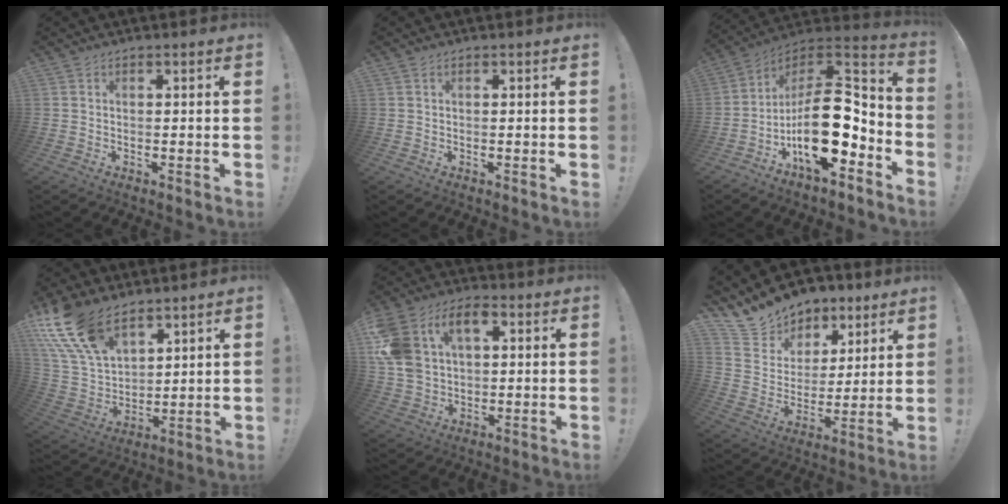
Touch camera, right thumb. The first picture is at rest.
{"total": 0.0}
{"total": 21.2, "force": [-5.1, 10.3, 17.8], "torque": [-0.304, 0.023, -0.076]}
{"total": 18.3, "force": [12.2, 9.5, 9.8], "torque": [-0.220, -0.076, 0.230]}
{"total": 15.8, "force": [5.2, 10.9, 10.1], "torque": [-0.212, -0.011, 0.095]}
{"total": 12.9, "force": [10.7, 7.1, 1.5], "torque": [-0.042, -0.089, 0.203]}